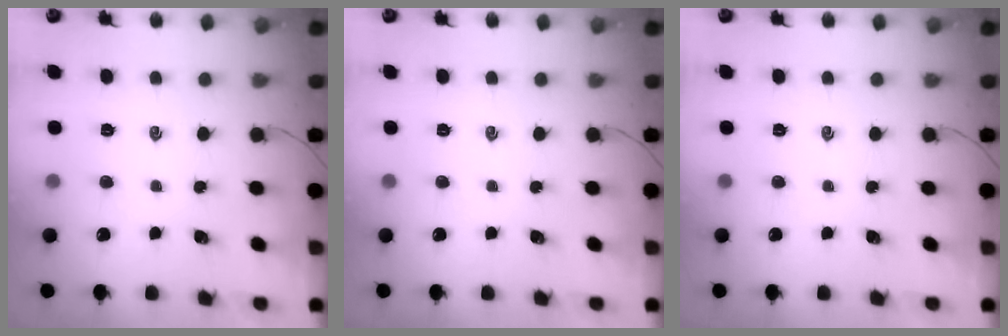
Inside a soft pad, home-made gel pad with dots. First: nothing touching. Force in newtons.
{"total": 0.0}
{"total": 0.0}